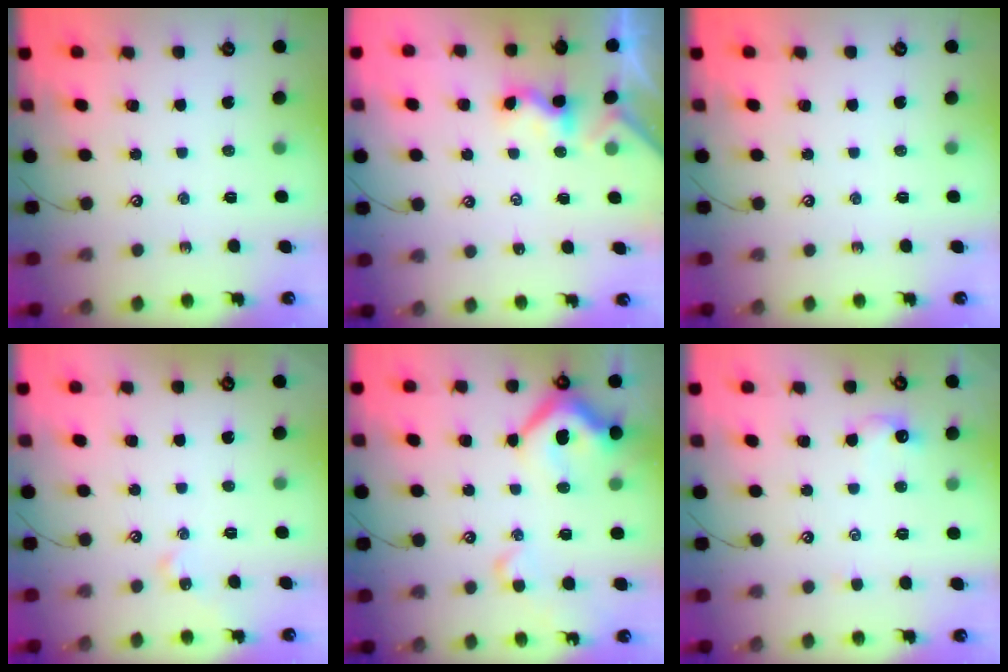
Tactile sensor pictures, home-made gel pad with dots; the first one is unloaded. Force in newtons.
{"total": 1.2, "press": 1.1, "slide": 0.5}
{"total": 0.0}
{"total": 0.0}
{"total": 12.5, "press": 12.4, "slide": 1.8}
{"total": 0.8, "press": 0.6, "slide": 0.5}